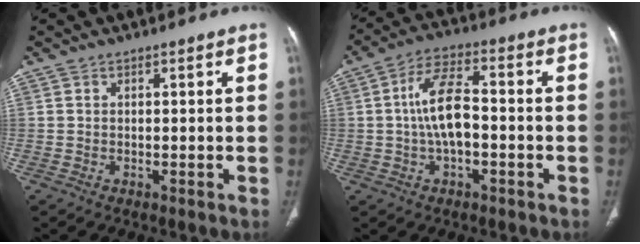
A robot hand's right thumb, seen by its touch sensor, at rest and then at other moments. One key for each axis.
{"total": 9.4, "fx": -0.8, "fy": 4.6, "fz": 8.2, "tx": -0.156, "ty": 0.029, "tz": -0.020}